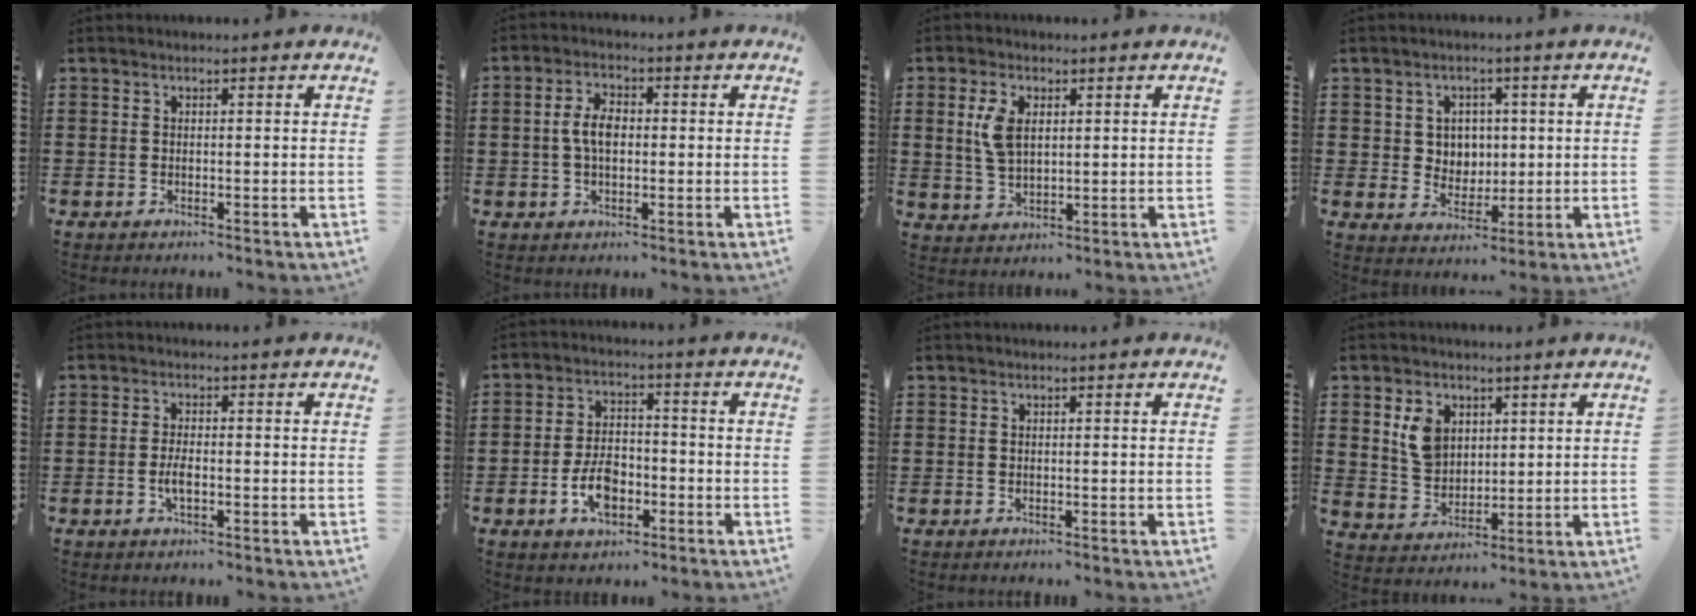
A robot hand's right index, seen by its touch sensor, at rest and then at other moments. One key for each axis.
{"total": 4.7, "fx": 0.0, "fy": 2.5, "fz": 4.0, "tx": -0.086, "ty": 0.007, "tz": -0.004}
{"total": 5.2, "fx": 1.3, "fy": 3.0, "fz": 4.1, "tx": -0.098, "ty": 0.008, "tz": 0.020}
{"total": 4.3, "fx": 1.3, "fy": 4.0, "fz": 1.0, "tx": -0.031, "ty": 0.010, "tz": 0.019}
{"total": 2.9, "fx": -0.7, "fy": 1.0, "fz": 2.6, "tx": -0.055, "ty": -0.002, "tz": -0.015}
{"total": 6.8, "fx": -2.6, "fy": 3.9, "fz": 5.0, "tx": -0.111, "ty": 0.005, "tz": -0.052}
{"total": 0.0}
{"total": 6.2, "fx": 2.3, "fy": 4.8, "fz": 3.1, "tx": -0.079, "ty": 0.015, "tz": 0.044}